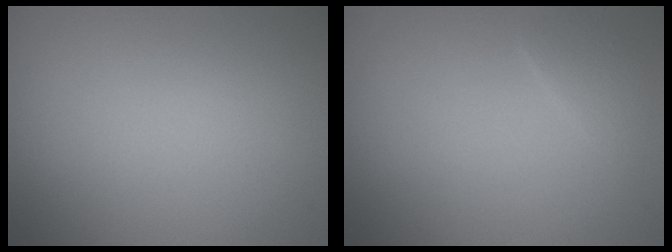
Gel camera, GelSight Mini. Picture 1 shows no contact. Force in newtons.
{"total": 1.1, "press": 1.1, "slide": 0.1}